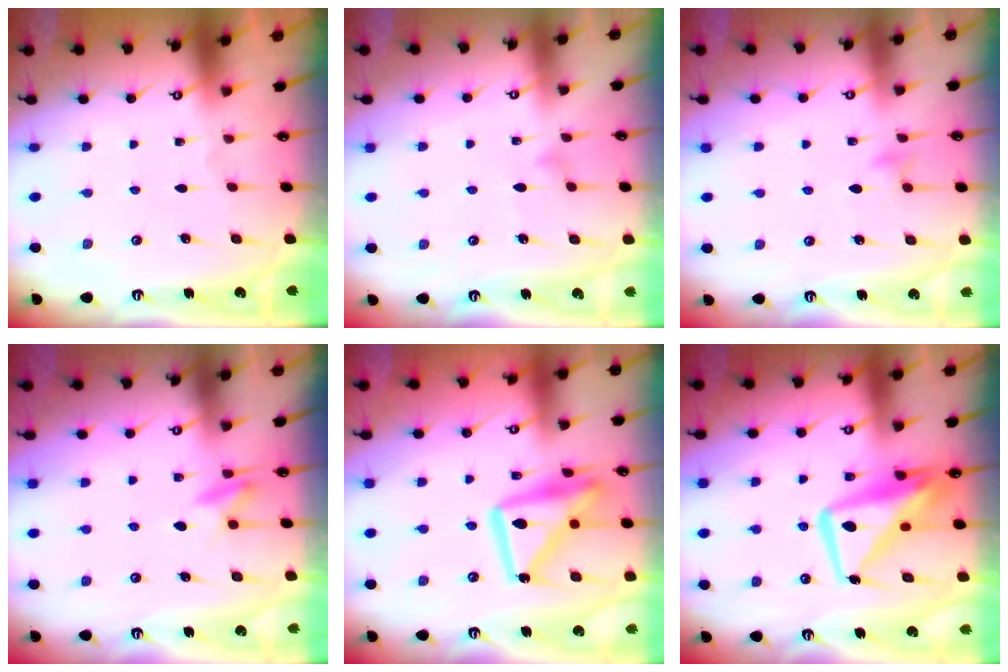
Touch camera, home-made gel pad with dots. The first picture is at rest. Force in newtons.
{"total": 7.4, "press": 7.4, "slide": 0.5}
{"total": 5.6, "press": 5.6, "slide": 0.5}
{"total": 8.7, "press": 8.4, "slide": 2.1}
{"total": 17.1, "press": 17.1, "slide": 1.5}
{"total": 13.6, "press": 13.5, "slide": 1.6}